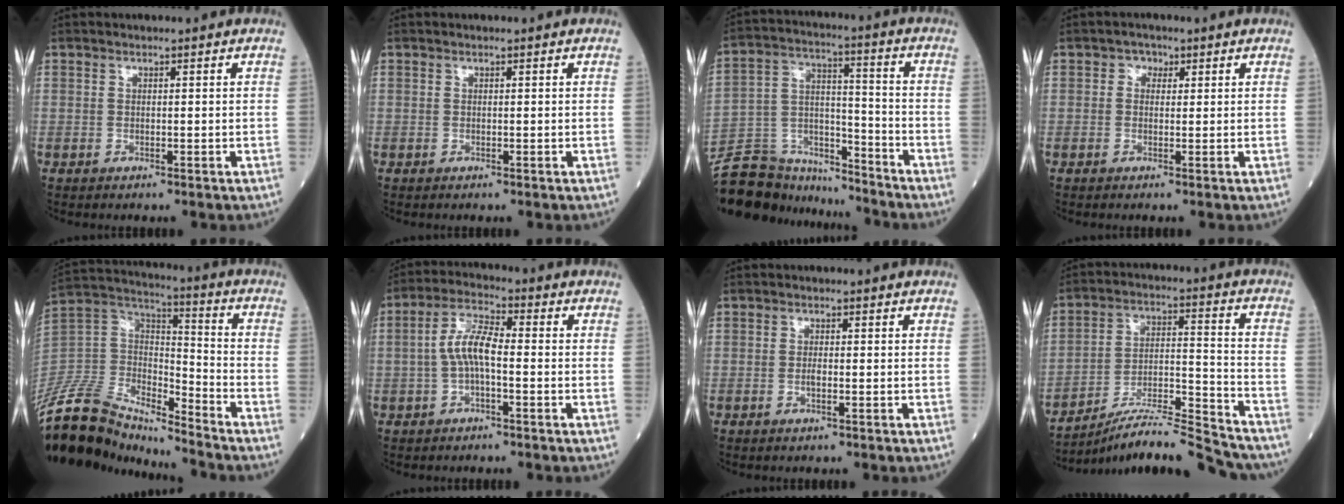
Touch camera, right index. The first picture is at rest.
{"total": 0.0}
{"total": 16.4, "force": [-15.5, 4.3, 3.1], "torque": [-0.072, 0.033, -0.271]}
{"total": 1.4, "force": [0.4, 1.2, 0.6], "torque": [-0.006, 0.004, -0.001]}
{"total": 16.6, "force": [-15.0, 4.1, 5.7], "torque": [-0.113, 0.043, -0.289]}
{"total": 6.3, "force": [-0.7, 1.8, 6.0], "torque": [-0.123, 0.015, -0.019]}
{"total": 1.4, "force": [-0.3, 0.2, 1.3], "torque": [-0.028, 0.000, -0.004]}
{"total": 16.4, "force": [-15.6, 0.6, 5.0], "torque": [-0.093, 0.016, -0.261]}